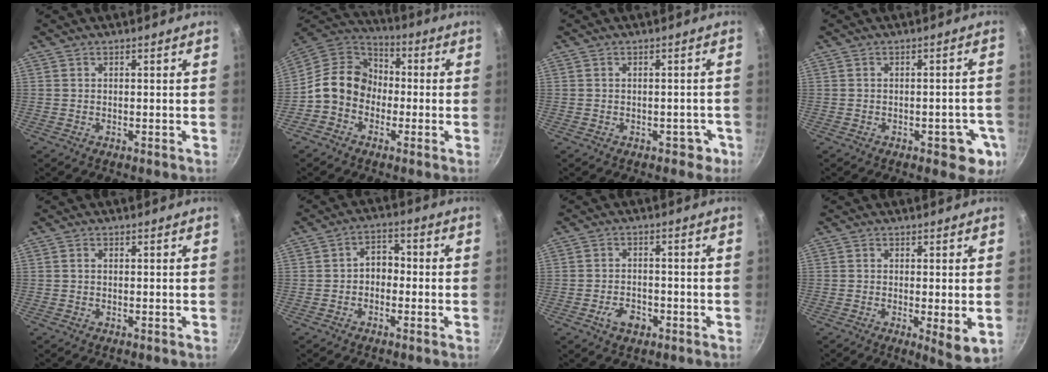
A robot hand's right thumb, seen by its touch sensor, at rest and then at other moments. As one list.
[{"total": 12.5, "force": [-2.0, 10.5, 6.4], "torque": [-0.073, 0.042, -0.061]}, {"total": 2.8, "force": [-1.3, 2.1, 1.4], "torque": [0.006, 0.026, 0.000]}, {"total": 7.1, "force": [-2.5, 3.6, 5.5], "torque": [-0.031, 0.013, -0.027]}, {"total": 0.7, "force": [0.1, 0.4, 0.5], "torque": [-0.008, 0.003, 0.001]}, {"total": 4.4, "force": [-0.8, 3.3, 2.8], "torque": [-0.014, 0.020, -0.024]}, {"total": 4.7, "force": [-2.2, 3.1, 2.8], "torque": [-0.037, 0.016, -0.035]}, {"total": 5.5, "force": [-0.5, 1.4, 5.3], "torque": [-0.076, -0.019, -0.006]}]